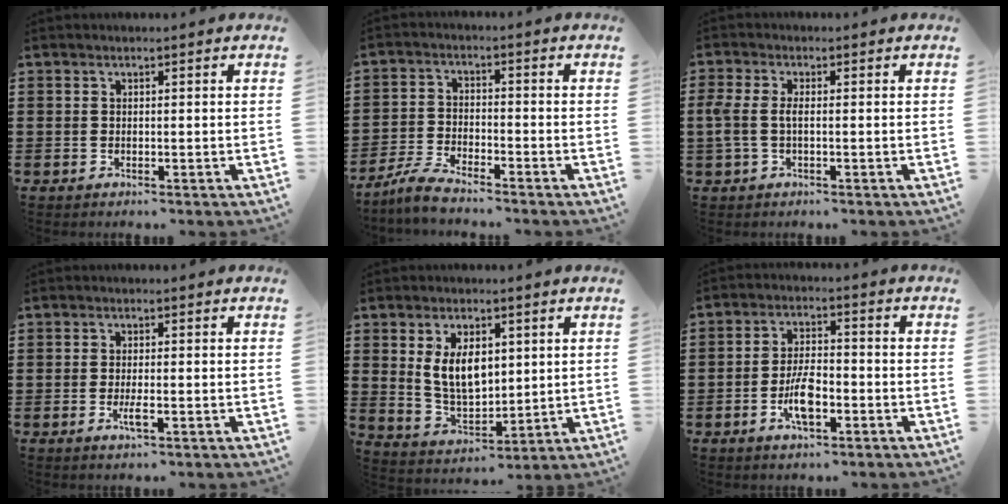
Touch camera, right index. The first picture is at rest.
{"total": 4.5, "force": [-4.3, 0.2, 1.4], "torque": [-0.048, -0.007, -0.089]}
{"total": 2.8, "force": [-0.5, 1.1, 2.5], "torque": [-0.068, -0.005, -0.017]}
{"total": 2.5, "force": [-1.0, 0.3, 2.3], "torque": [-0.054, -0.008, -0.022]}
{"total": 7.6, "force": [2.0, 4.5, 5.8], "torque": [-0.116, 0.004, 0.032]}
{"total": 6.2, "force": [-2.4, 2.4, 5.2], "torque": [-0.114, 0.001, -0.049]}